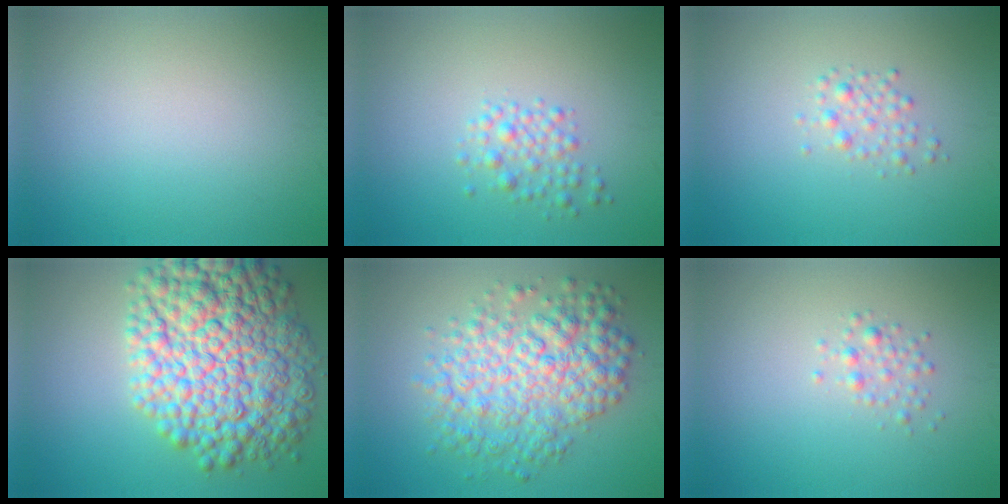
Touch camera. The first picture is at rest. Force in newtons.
{"total": 2.0, "press": 2.0, "slide": 0.0}
{"total": 1.5, "press": 1.5, "slide": 0.0}
{"total": 12.9, "press": 12.9, "slide": 0.1}
{"total": 7.4, "press": 7.4, "slide": 0.0}
{"total": 1.3, "press": 1.3, "slide": 0.1}